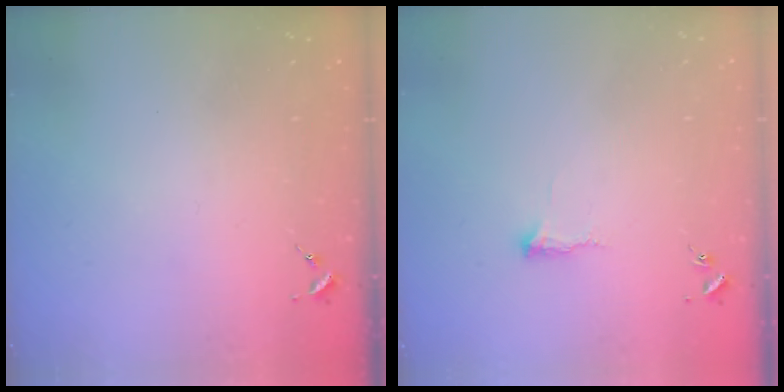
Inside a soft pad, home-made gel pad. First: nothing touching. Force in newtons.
{"total": 6.4, "press": 6.3, "slide": 0.8}